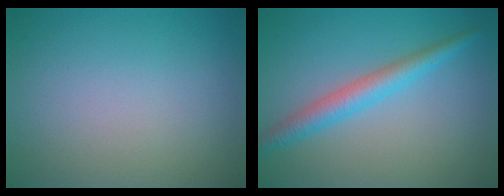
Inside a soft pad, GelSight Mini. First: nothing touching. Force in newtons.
{"total": 3.2, "press": 3.2, "slide": 0.2}